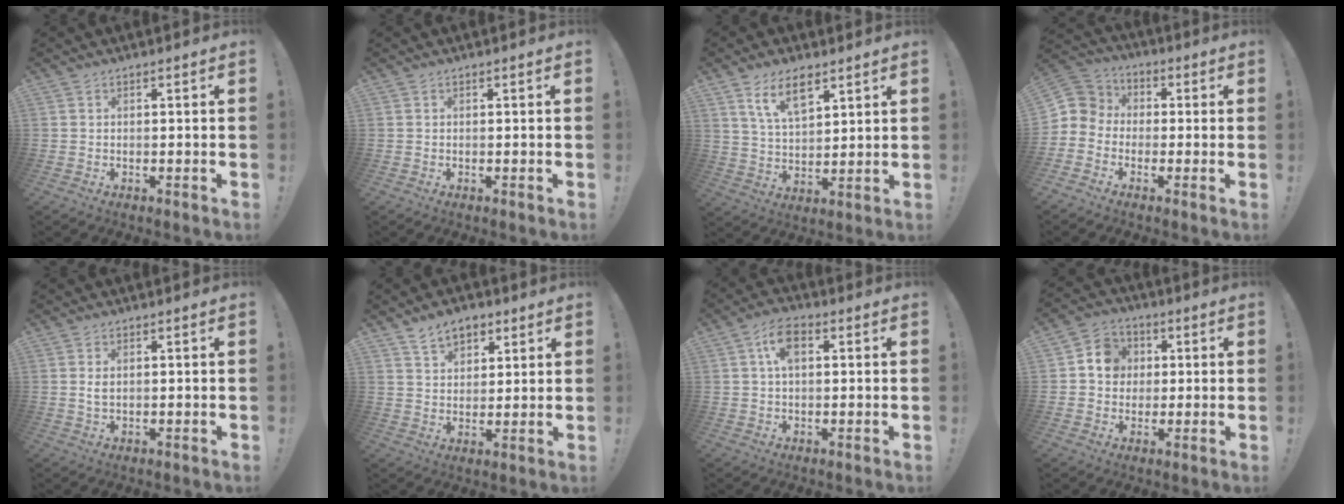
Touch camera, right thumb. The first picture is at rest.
{"total": 0.0}
{"total": 10.3, "force": [6.6, 4.7, 6.4], "torque": [-0.115, -0.022, 0.123]}
{"total": 6.4, "force": [-2.1, 5.8, 1.8], "torque": [-0.048, 0.018, -0.034]}
{"total": 1.8, "force": [0.6, 1.0, 1.3], "torque": [-0.011, -0.003, 0.007]}
{"total": 8.1, "force": [5.2, 5.3, 3.3], "torque": [-0.052, -0.021, 0.099]}
{"total": 7.0, "force": [2.0, 3.8, 5.6], "torque": [-0.092, 0.008, 0.037]}
{"total": 8.9, "force": [1.6, 8.2, 3.1], "torque": [-0.044, 0.005, 0.036]}